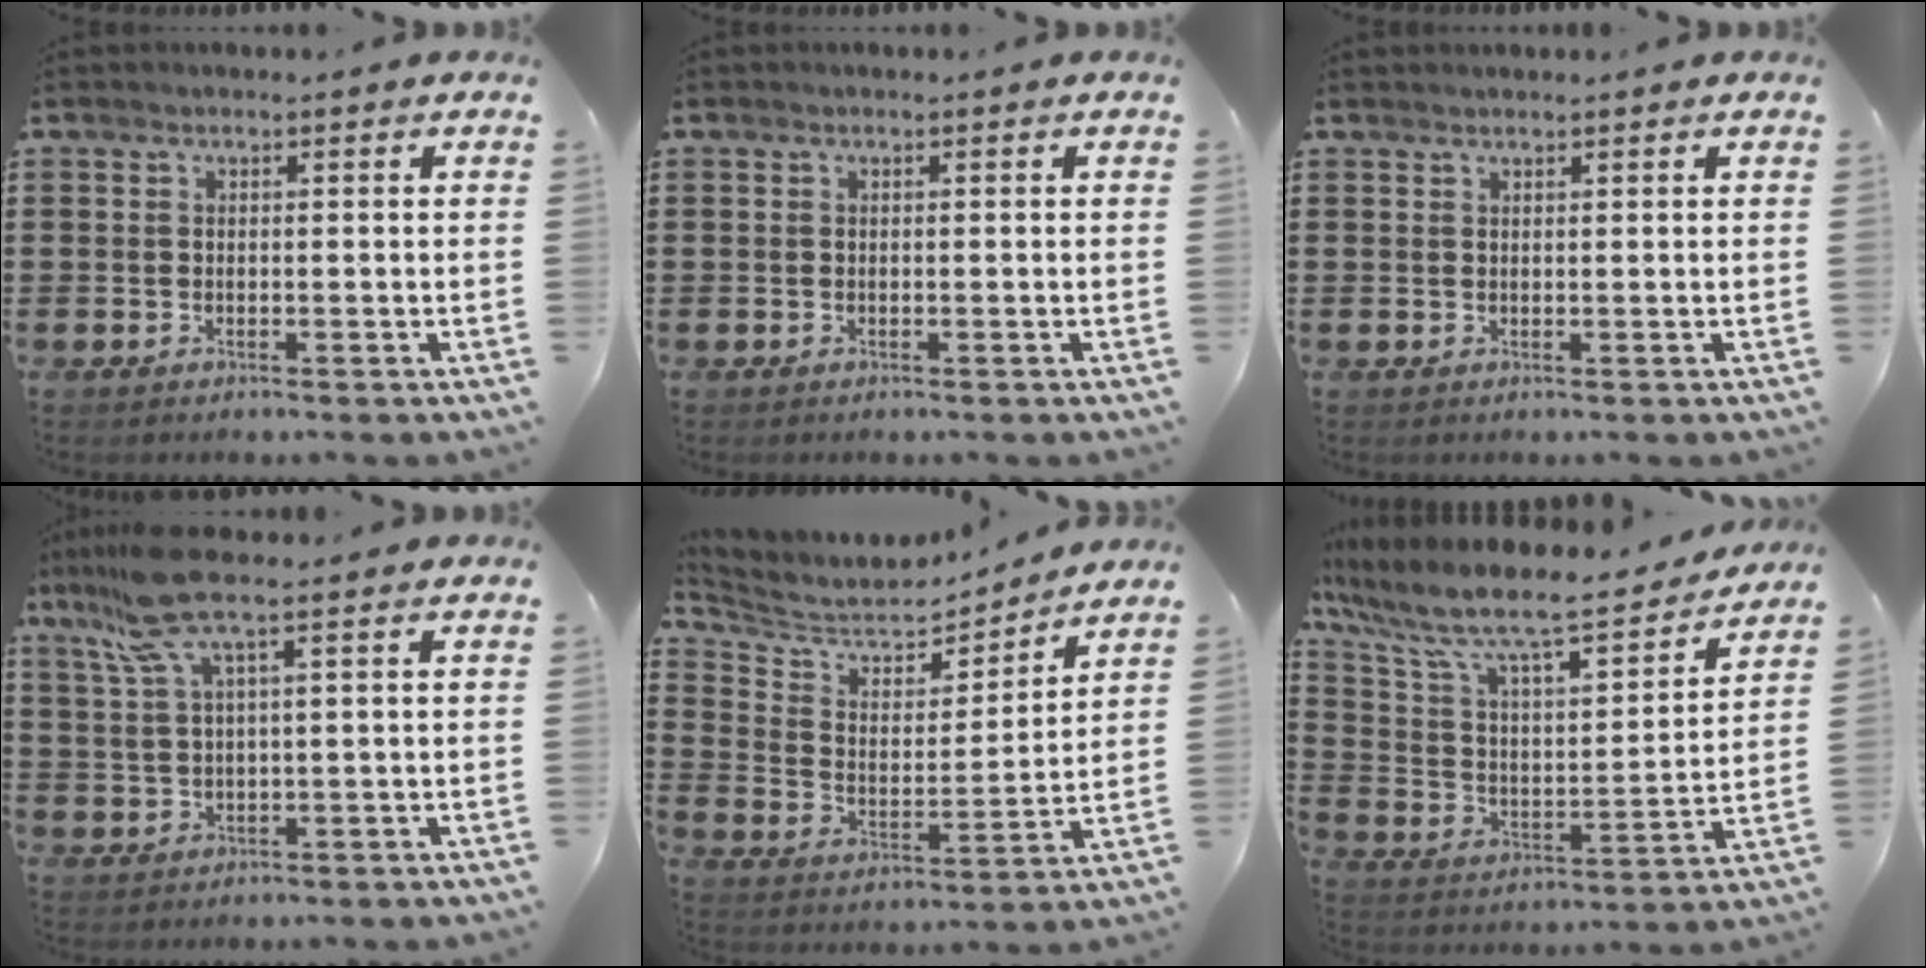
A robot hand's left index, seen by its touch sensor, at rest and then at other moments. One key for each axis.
{"total": 0.0}
{"total": 0.7, "fx": 0.7, "fy": -0.1, "fz": 0.2, "tx": -0.005, "ty": -0.002, "tz": 0.014}
{"total": 8.5, "fx": 4.6, "fy": 1.3, "fz": 7.0, "tx": -0.168, "ty": -0.004, "tz": 0.079}
{"total": 6.1, "fx": 5.6, "fy": 1.8, "fz": 1.6, "tx": -0.064, "ty": -0.043, "tz": 0.093}
{"total": 10.1, "fx": 8.2, "fy": 1.6, "fz": 5.6, "tx": -0.147, "ty": -0.060, "tz": 0.134}